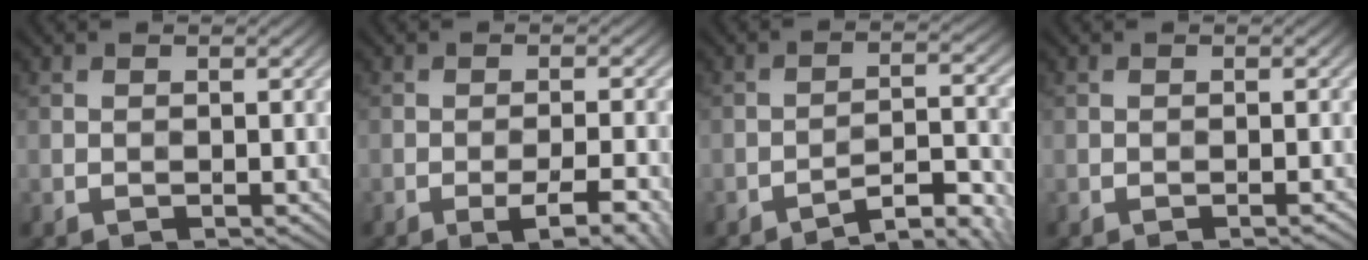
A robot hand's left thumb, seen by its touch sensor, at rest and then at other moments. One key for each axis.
{"total": 6.0, "fx": -3.1, "fy": 1.3, "fz": 5.0, "tx": -0.075, "ty": 0.005, "tz": -0.038}
{"total": 5.9, "fx": -4.7, "fy": 1.1, "fz": 3.4, "tx": -0.047, "ty": 0.014, "tz": -0.076}
{"total": 0.6, "fx": -0.5, "fy": 0.0, "fz": 0.4, "tx": -0.006, "ty": 0.002, "tz": -0.009}